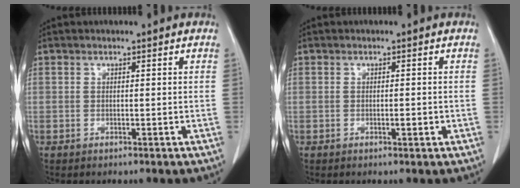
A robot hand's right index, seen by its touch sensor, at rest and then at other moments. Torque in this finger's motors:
{"motor_torque": [0.10, 0.15, 0.07, 0.06]}